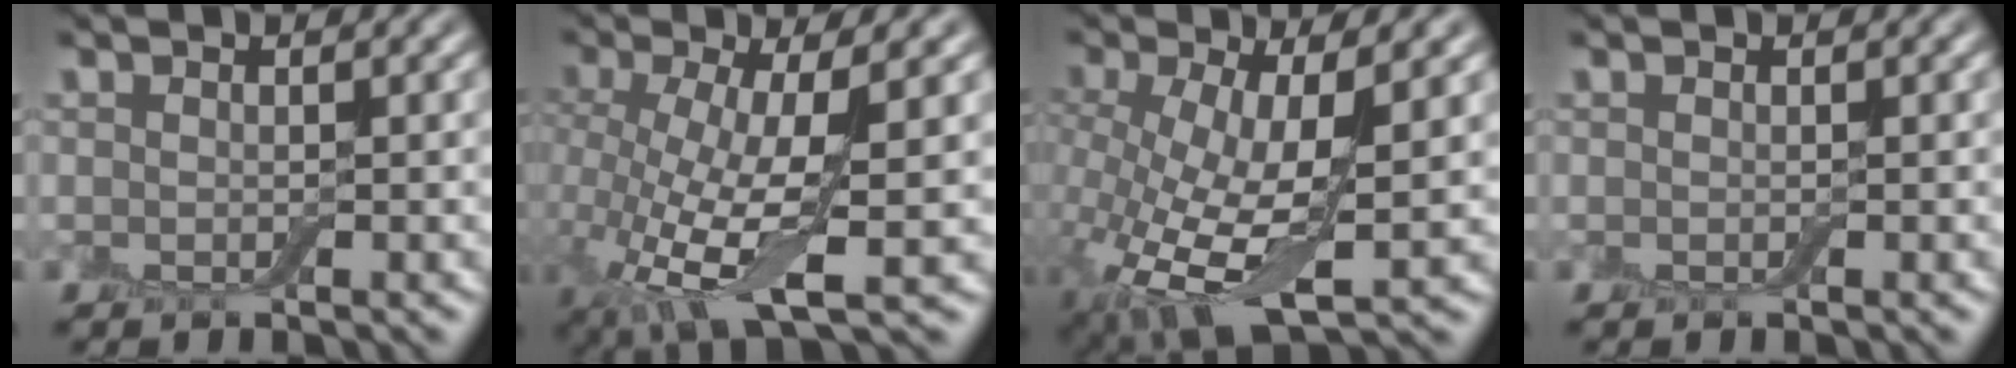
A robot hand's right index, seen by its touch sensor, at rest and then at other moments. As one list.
[{"total": 7.9, "force": [-0.8, 2.5, 7.4], "torque": [-0.151, -0.010, -0.010]}, {"total": 9.0, "force": [-1.1, 3.9, 8.0], "torque": [-0.169, -0.020, -0.010]}, {"total": 0.0}]